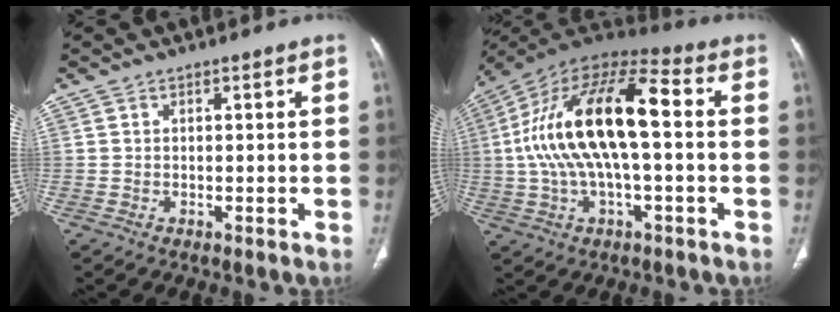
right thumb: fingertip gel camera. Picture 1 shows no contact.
{"total": 21.3, "force": [0.9, 8.8, 19.4], "torque": [-0.372, 0.044, 0.006]}